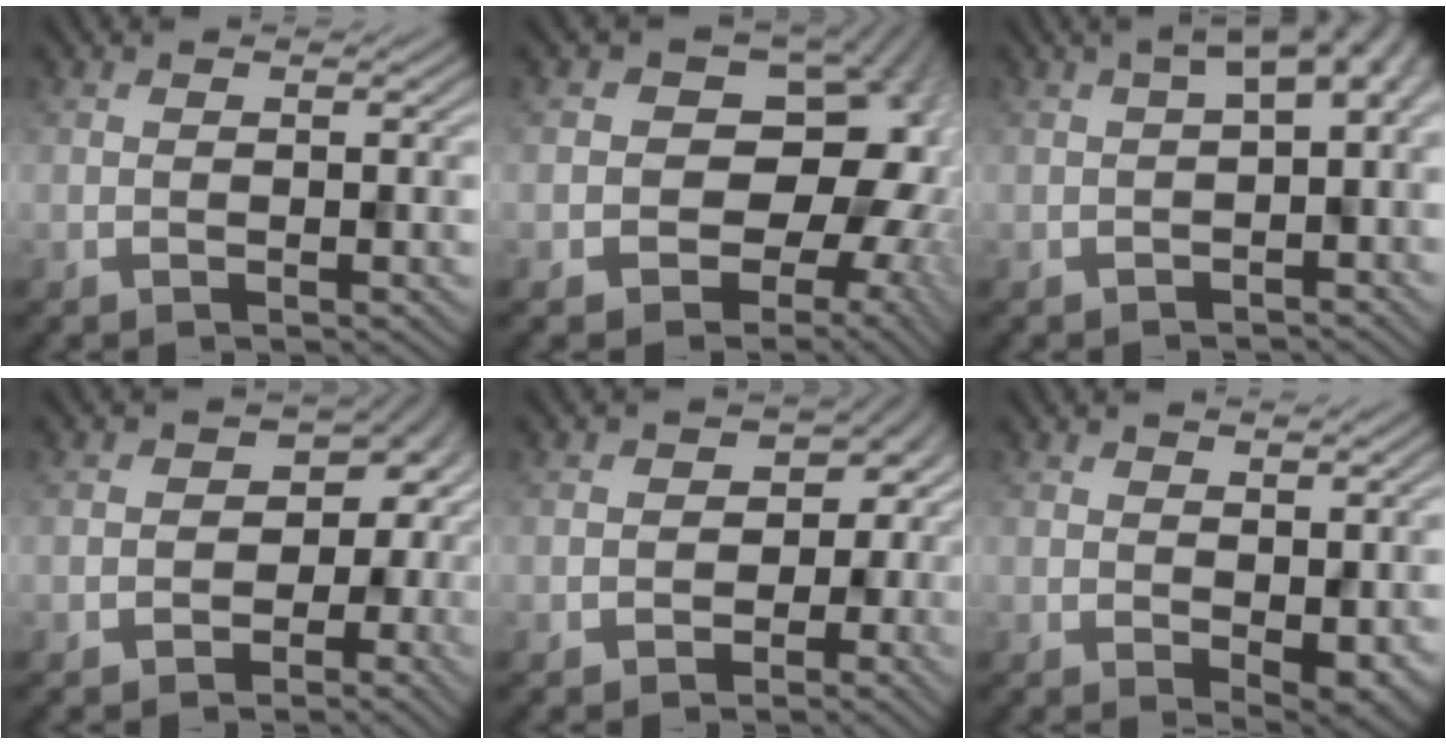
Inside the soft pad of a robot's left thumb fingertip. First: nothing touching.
{"total": 16.8, "force": [-1.6, 13.4, 10.0], "torque": [-0.144, -0.011, -0.043]}
{"total": 6.4, "force": [0.4, 3.1, 5.5], "torque": [-0.074, 0.004, 0.004]}
{"total": 7.2, "force": [-1.3, 5.9, 3.8], "torque": [-0.025, -0.011, -0.020]}
{"total": 5.9, "force": [-1.3, 5.0, 3.0], "torque": [-0.012, -0.009, -0.021]}
{"total": 2.8, "force": [0.7, 1.6, 2.1], "torque": [-0.036, -0.010, 0.017]}